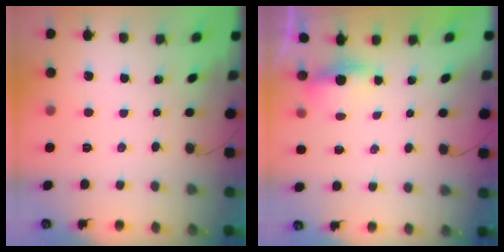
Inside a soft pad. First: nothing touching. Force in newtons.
{"total": 3.3, "press": 3.1, "slide": 1.1}